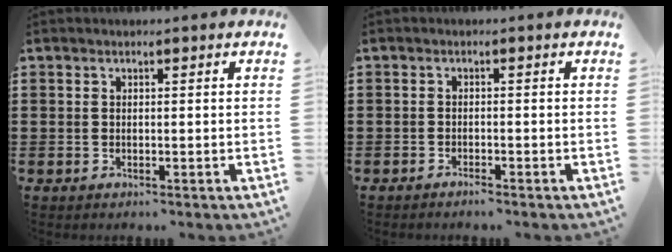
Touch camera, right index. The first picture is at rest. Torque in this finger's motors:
{"motor_torque": [0.11, 0.28, -0.01, 0.00]}